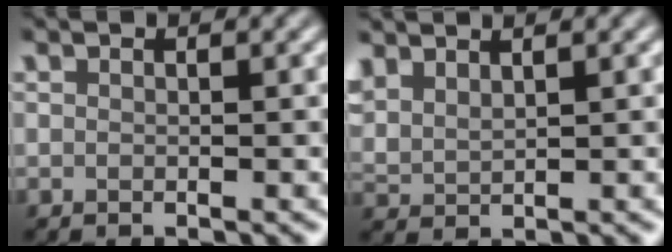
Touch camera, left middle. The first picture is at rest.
{"total": 2.7, "force": [2.2, 1.0, 1.3], "torque": [-0.036, 0.009, 0.050]}